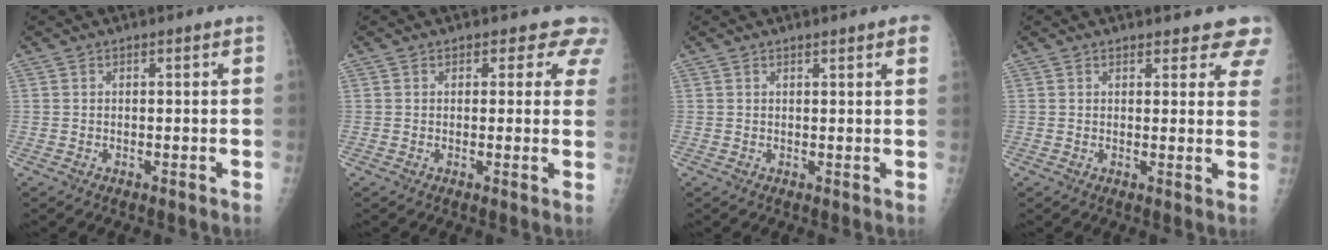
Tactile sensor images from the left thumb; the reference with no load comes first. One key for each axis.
{"total": 4.5, "fx": 3.7, "fy": 2.4, "fz": 0.4, "tx": 0.034, "ty": -0.018, "tz": 0.020}
{"total": 2.7, "fx": 1.8, "fy": 0.1, "fz": 2.0, "tx": -0.020, "ty": 0.000, "tz": 0.021}
{"total": 6.9, "fx": 6.3, "fy": 2.4, "fz": 1.4, "tx": 0.030, "ty": -0.026, "tz": 0.048}